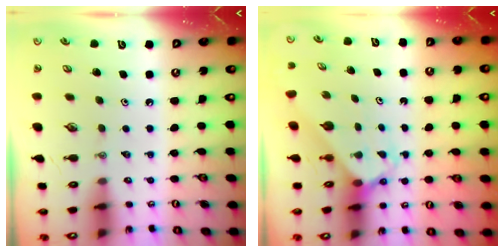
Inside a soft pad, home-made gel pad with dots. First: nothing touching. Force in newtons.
{"total": 2.6, "press": 2.6, "slide": 0.2}